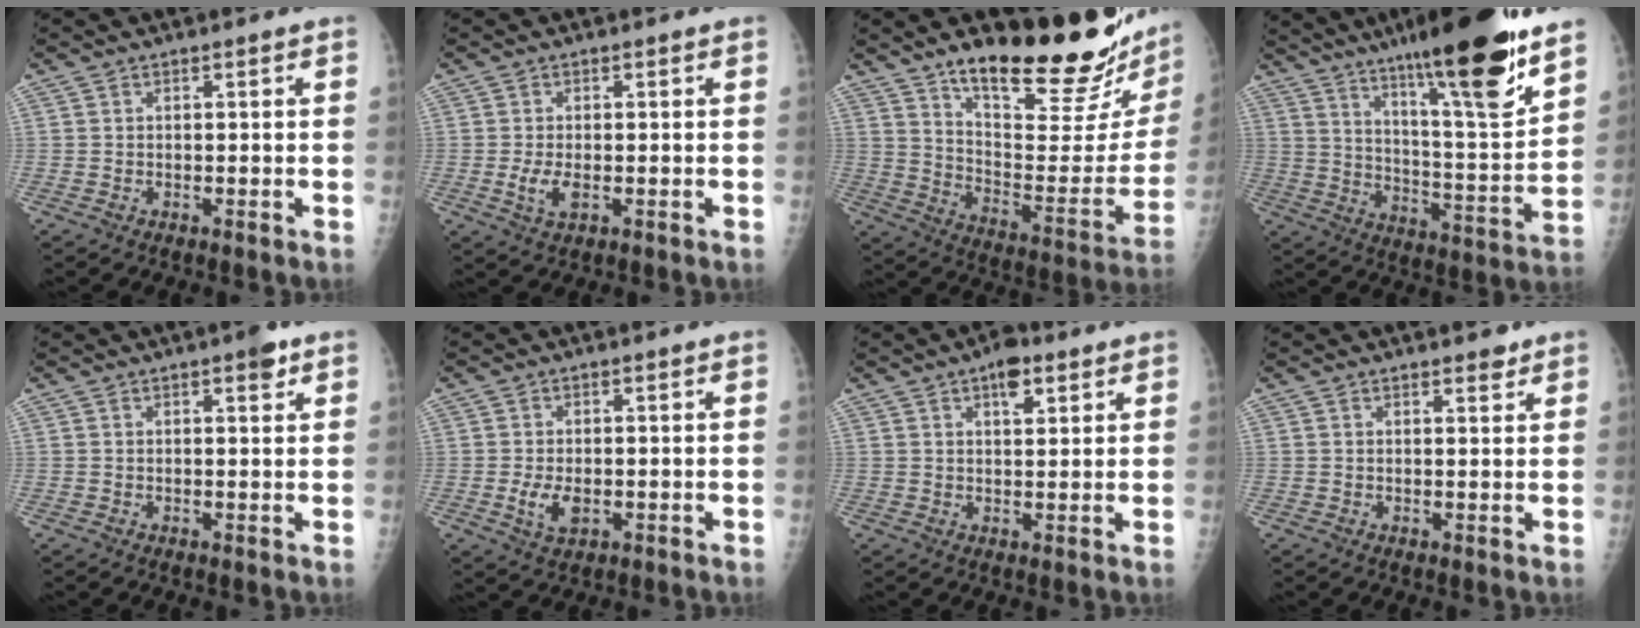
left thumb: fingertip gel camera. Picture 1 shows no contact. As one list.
[{"total": 3.5, "force": [-0.6, 1.8, 2.9], "torque": [-0.063, -0.007, -0.009]}, {"total": 26.7, "force": [21.0, 6.1, 15.2], "torque": [-0.181, -0.142, 0.305]}, {"total": 23.2, "force": [15.6, 2.9, 16.9], "torque": [-0.240, -0.070, 0.253]}, {"total": 2.8, "force": [1.7, 1.0, 2.0], "torque": [-0.018, -0.006, 0.020]}, {"total": 4.3, "force": [-0.7, 2.6, 3.4], "torque": [-0.063, -0.006, -0.008]}, {"total": 5.2, "force": [2.9, 2.5, 3.5], "torque": [-0.034, -0.011, 0.040]}, {"total": 2.2, "force": [1.8, 0.8, 0.9], "torque": [-0.001, -0.011, 0.022]}]